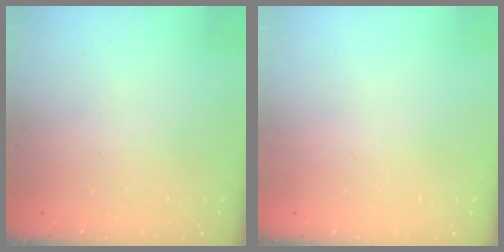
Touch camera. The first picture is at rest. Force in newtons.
{"total": 0.0}